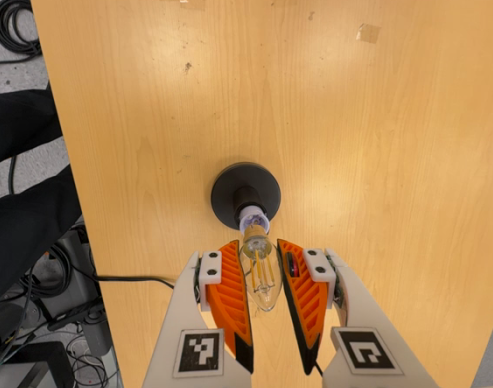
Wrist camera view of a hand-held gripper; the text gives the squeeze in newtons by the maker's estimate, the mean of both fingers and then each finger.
{"total": 14.2, "left": 15.4, "right": 13.0}